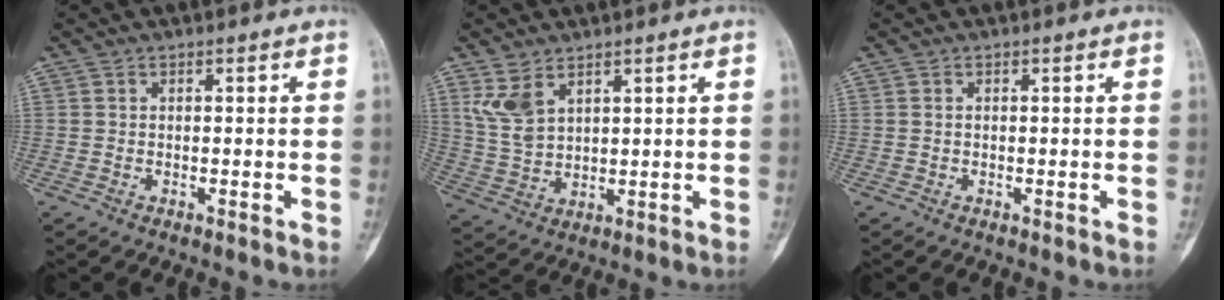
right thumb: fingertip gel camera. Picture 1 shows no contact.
{"total": 6.8, "force": [3.8, 3.8, 4.2], "torque": [-0.080, -0.012, 0.091]}
{"total": 0.0}